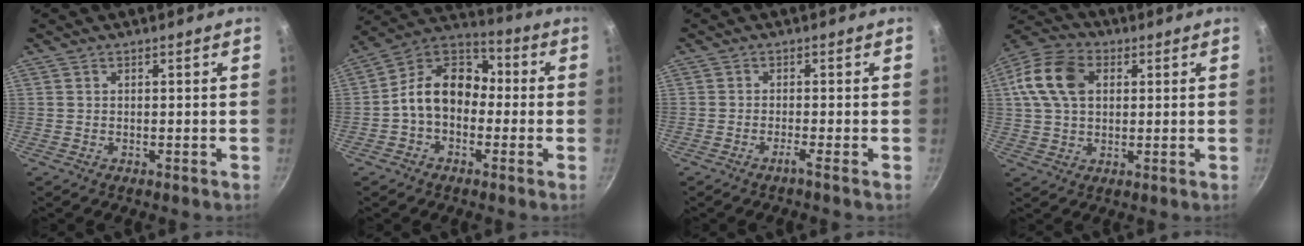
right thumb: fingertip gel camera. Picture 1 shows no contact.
{"total": 12.9, "force": [-1.6, 9.6, 8.4], "torque": [-0.098, 0.049, -0.054]}
{"total": 1.6, "force": [-1.0, -0.5, 1.1], "torque": [-0.031, 0.007, -0.023]}
{"total": 12.7, "force": [3.0, 8.7, 8.7], "torque": [-0.156, 0.015, 0.041]}